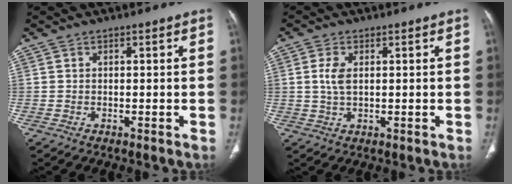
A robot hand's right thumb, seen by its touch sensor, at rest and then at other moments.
{"total": 4.1, "force": [0.8, 2.2, 3.4], "torque": [-0.078, 0.000, 0.018]}